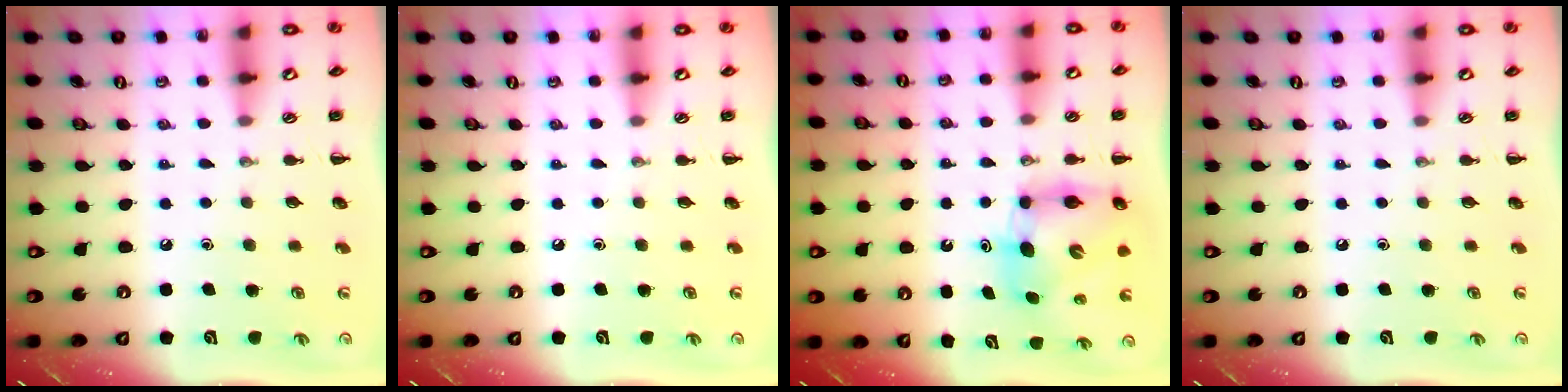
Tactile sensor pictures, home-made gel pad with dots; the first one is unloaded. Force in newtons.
{"total": 0.0}
{"total": 7.4, "press": 7.4, "slide": 0.8}
{"total": 0.0}